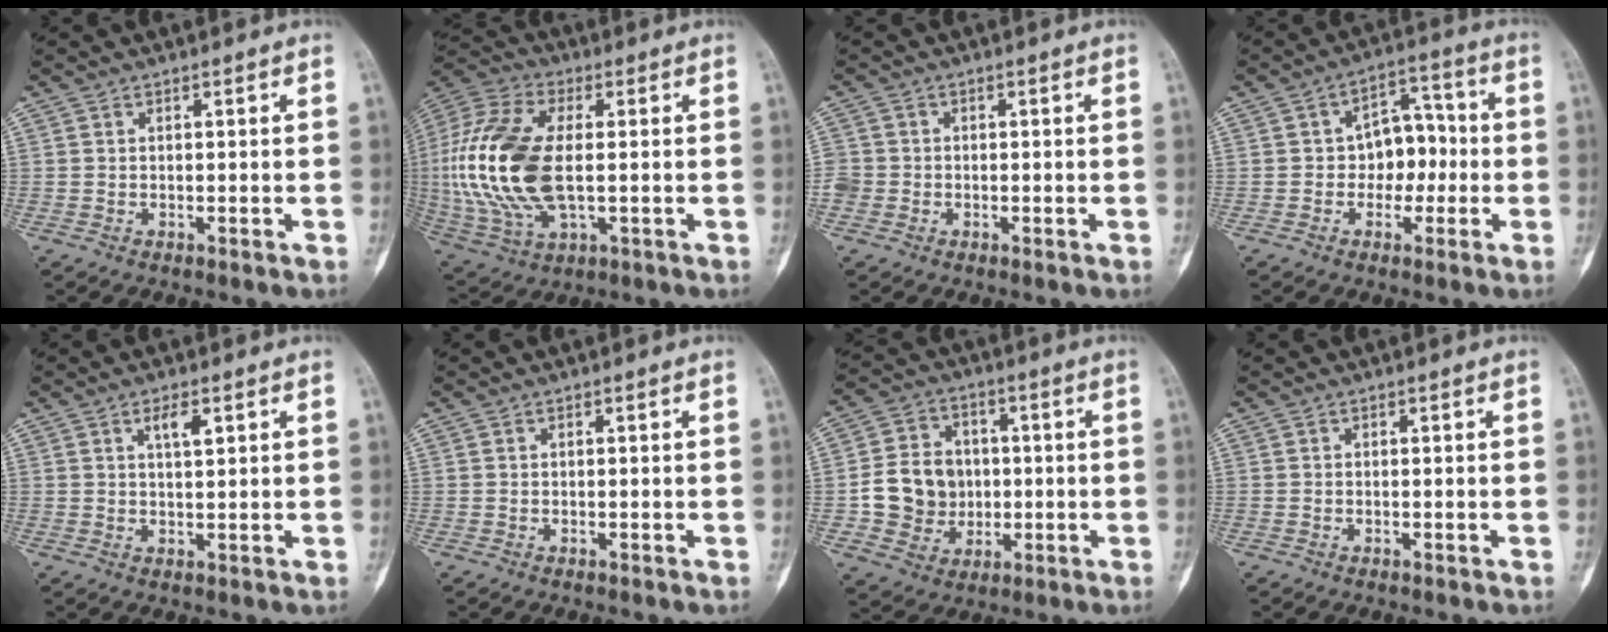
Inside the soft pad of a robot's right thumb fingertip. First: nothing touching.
{"total": 21.4, "force": [-0.1, 11.2, 18.3], "torque": [-0.409, -0.002, 0.003]}
{"total": 3.3, "force": [-0.7, 3.1, 0.9], "torque": [-0.016, 0.010, -0.016]}
{"total": 8.5, "force": [-0.9, 6.2, 5.8], "torque": [-0.043, 0.033, -0.023]}
{"total": 4.2, "force": [1.9, 1.2, 3.5], "torque": [-0.058, -0.008, 0.034]}
{"total": 0.0}
{"total": 11.8, "force": [-0.6, 10.4, 5.4], "torque": [-0.062, 0.014, -0.008]}
{"total": 0.0}